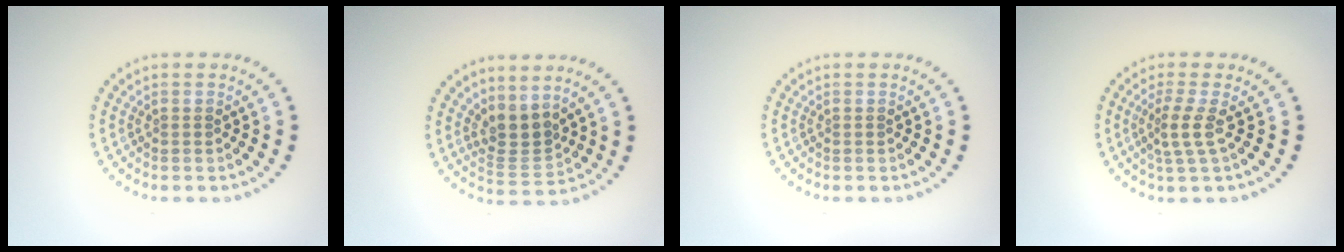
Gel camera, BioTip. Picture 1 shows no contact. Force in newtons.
{"total": 2.8, "press": 2.1, "slide": 1.9}
{"total": 0.0}
{"total": 2.2, "press": 1.5, "slide": 1.7}